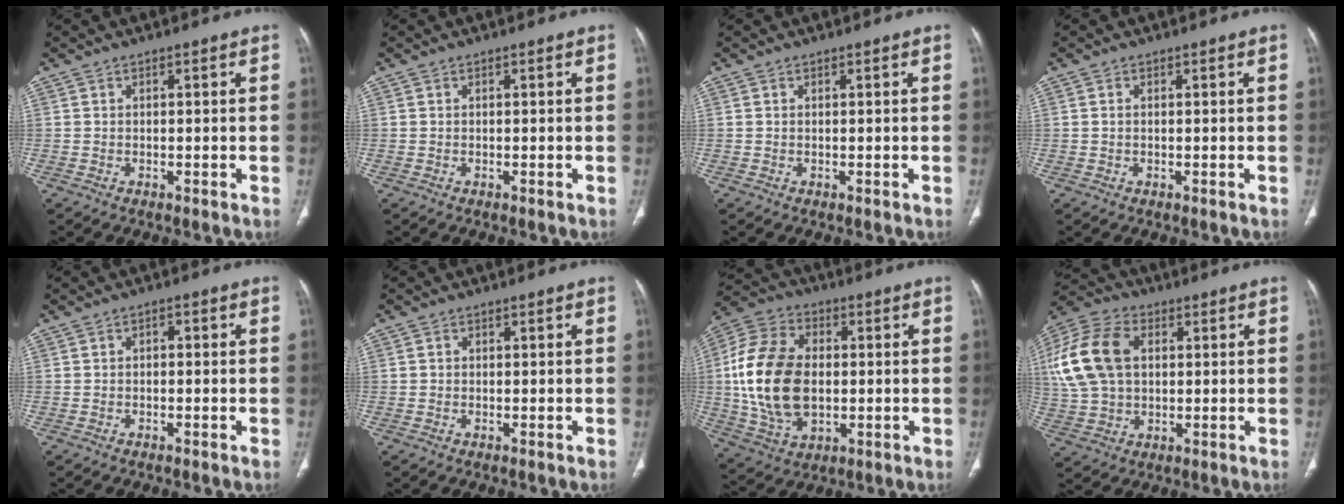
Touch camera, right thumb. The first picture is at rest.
{"total": 0.0}
{"total": 0.0}
{"total": 0.5, "force": [0.0, 0.3, 0.5], "torque": [-0.013, 0.001, 0.002]}
{"total": 1.0, "force": [-0.2, 0.7, 0.7], "torque": [-0.002, 0.005, -0.007]}
{"total": 0.6, "force": [0.0, 0.6, 0.2], "torque": [0.000, 0.002, 0.001]}
{"total": 19.7, "force": [0.2, 12.9, 14.9], "torque": [-0.289, 0.006, 0.011]}
{"total": 16.8, "force": [3.4, 11.3, 12.0], "torque": [-0.245, 0.016, 0.063]}